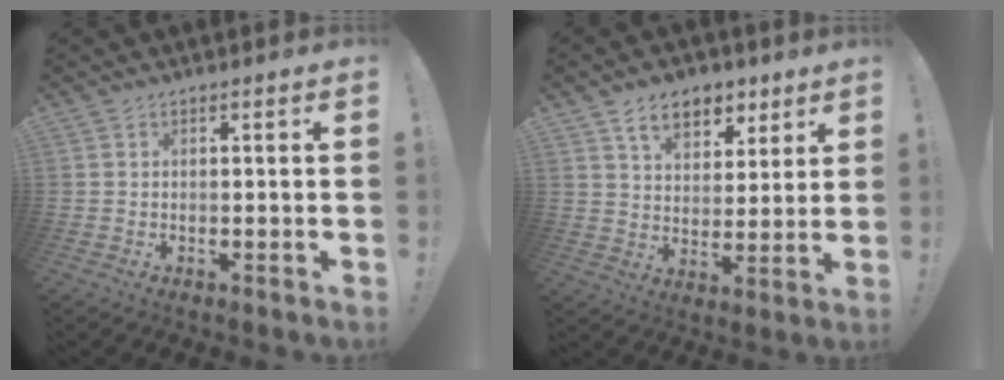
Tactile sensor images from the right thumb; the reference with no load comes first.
{"total": 10.6, "force": [6.4, 6.7, 5.1], "torque": [-0.064, -0.033, 0.118]}